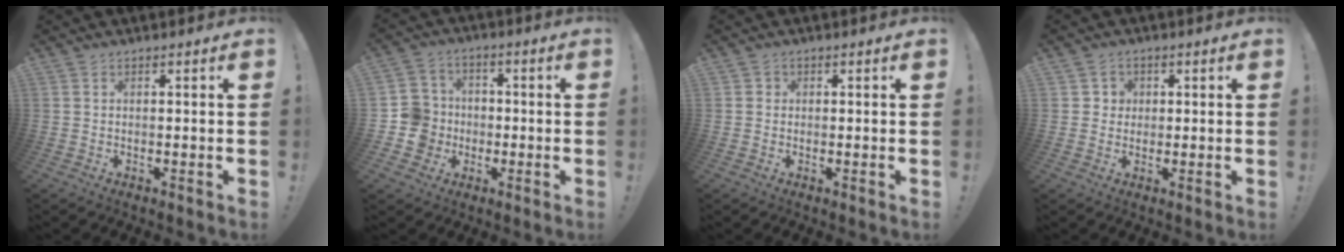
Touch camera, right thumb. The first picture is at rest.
{"total": 10.1, "force": [-2.4, 9.6, 2.3], "torque": [-0.040, 0.029, -0.036]}
{"total": 1.5, "force": [0.1, 1.5, 0.4], "torque": [-0.006, 0.005, 0.001]}
{"total": 3.0, "force": [0.3, 3.0, 0.7], "torque": [-0.007, 0.001, 0.004]}